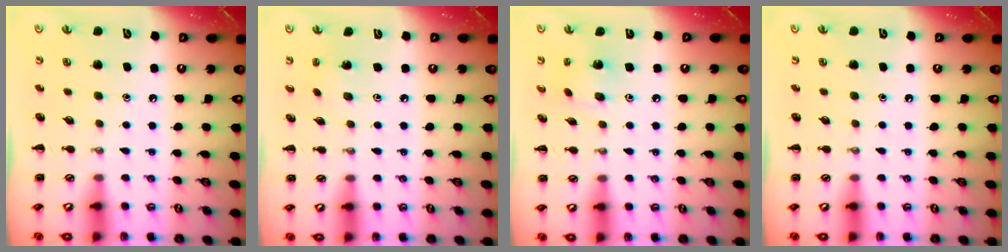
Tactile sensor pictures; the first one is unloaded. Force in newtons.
{"total": 1.1, "press": 1.0, "slide": 0.5}
{"total": 1.7, "press": 1.7, "slide": 0.5}
{"total": 0.0}